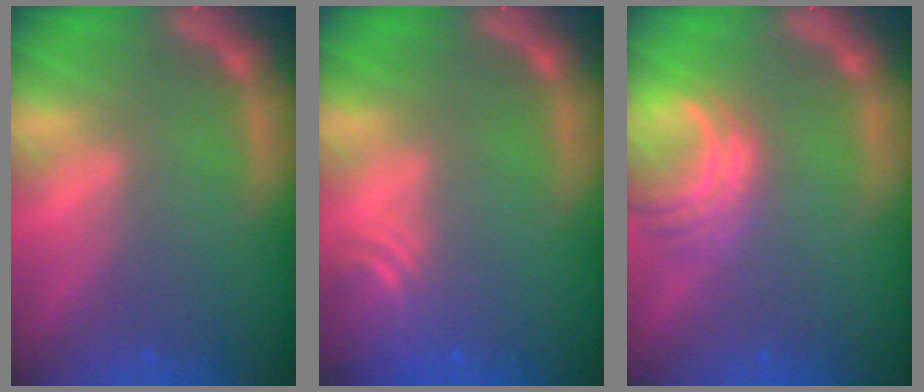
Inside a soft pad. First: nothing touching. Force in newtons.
{"total": 4.0}
{"total": 4.5}